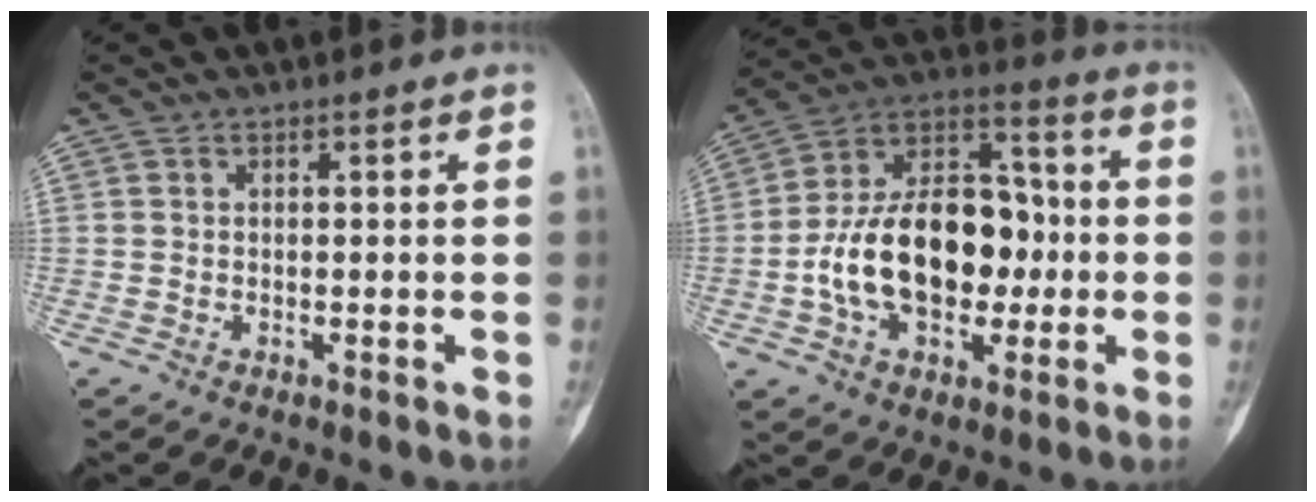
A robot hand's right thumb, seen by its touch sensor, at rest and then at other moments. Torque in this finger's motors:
{"motor_torque": [1.38, 1.43, 1.38, -1.24, 0.26]}